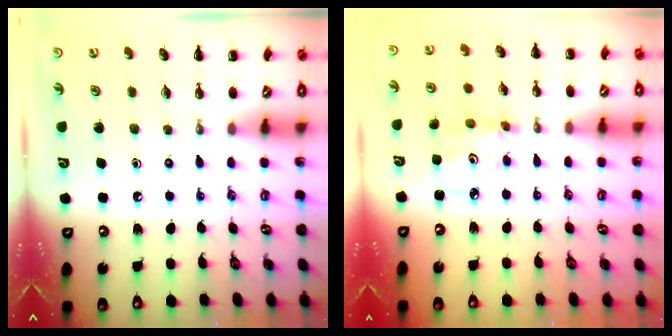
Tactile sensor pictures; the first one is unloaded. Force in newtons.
{"total": 2.8, "press": 2.8, "slide": 0.4}